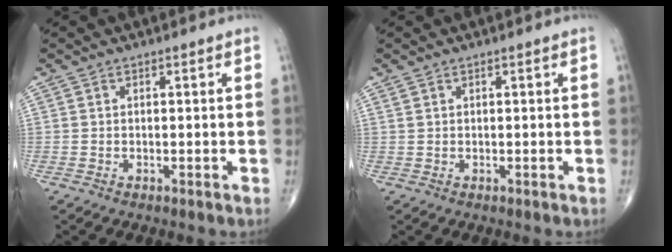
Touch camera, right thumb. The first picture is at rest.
{"total": 0.5, "force": [0.4, 0.1, 0.3], "torque": [-0.009, 0.006, 0.013]}